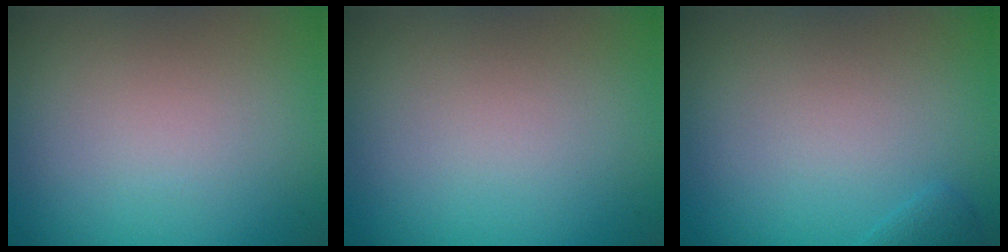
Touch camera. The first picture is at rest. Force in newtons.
{"total": 0.0}
{"total": 0.7, "press": 0.7, "slide": 0.1}